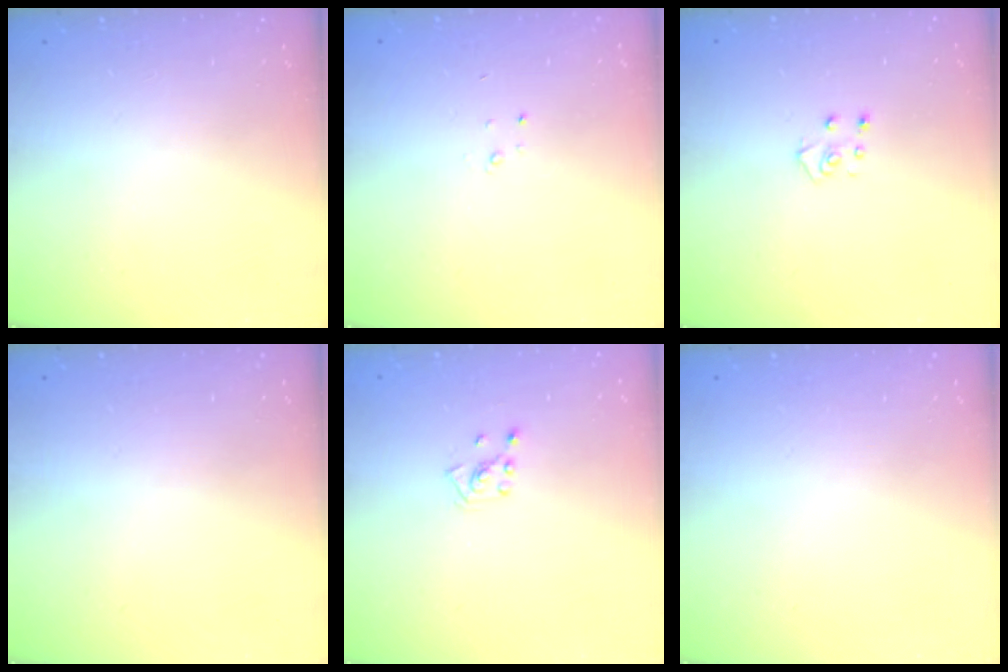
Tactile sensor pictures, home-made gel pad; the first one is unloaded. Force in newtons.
{"total": 1.5, "press": 1.5, "slide": 0.2}
{"total": 4.7, "press": 4.7, "slide": 0.4}
{"total": 0.0}
{"total": 2.8, "press": 2.8, "slide": 0.2}
{"total": 0.0}